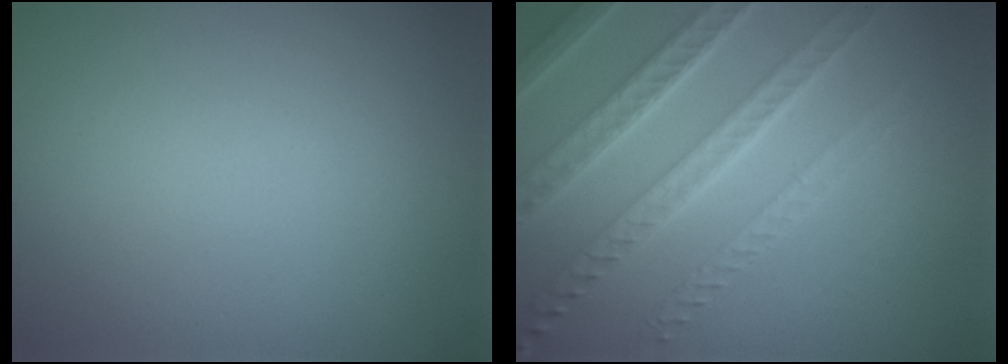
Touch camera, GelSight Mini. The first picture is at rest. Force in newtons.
{"total": 7.9, "press": 5.4, "slide": 5.8}